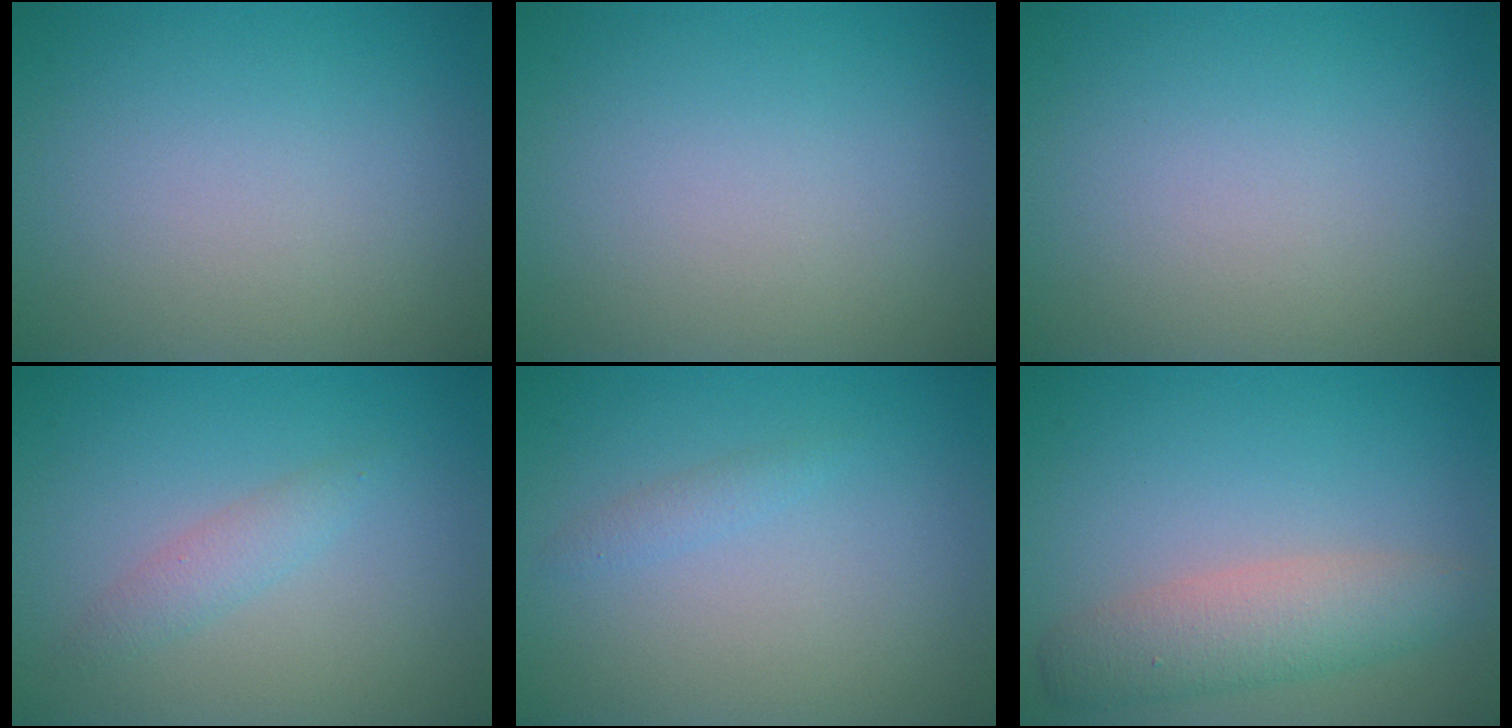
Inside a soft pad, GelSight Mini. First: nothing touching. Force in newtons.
{"total": 0.0}
{"total": 0.0}
{"total": 1.6, "press": 1.6, "slide": 0.0}
{"total": 0.9, "press": 0.9, "slide": 0.0}
{"total": 4.1, "press": 4.1, "slide": 0.2}